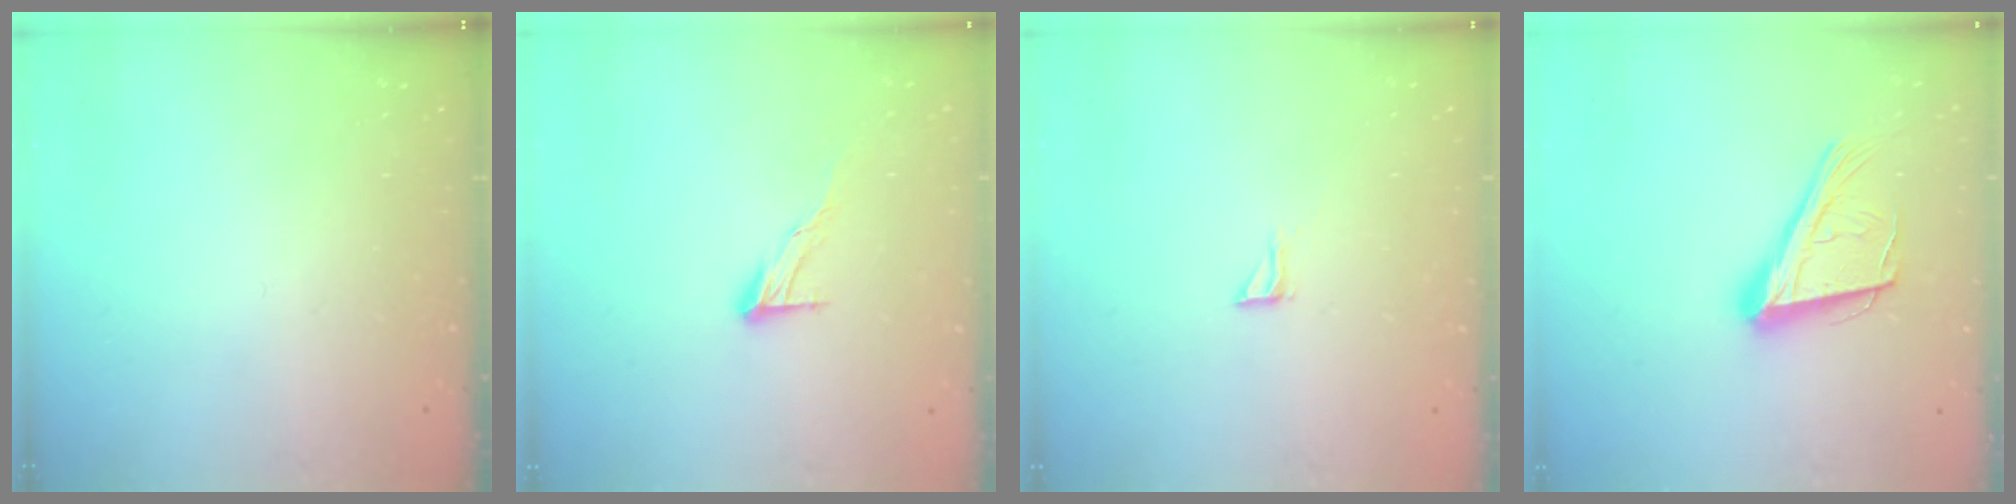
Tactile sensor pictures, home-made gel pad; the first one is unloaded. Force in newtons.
{"total": 7.5, "press": 7.5, "slide": 0.5}
{"total": 3.3, "press": 3.3, "slide": 0.3}
{"total": 19.5, "press": 19.1, "slide": 3.9}